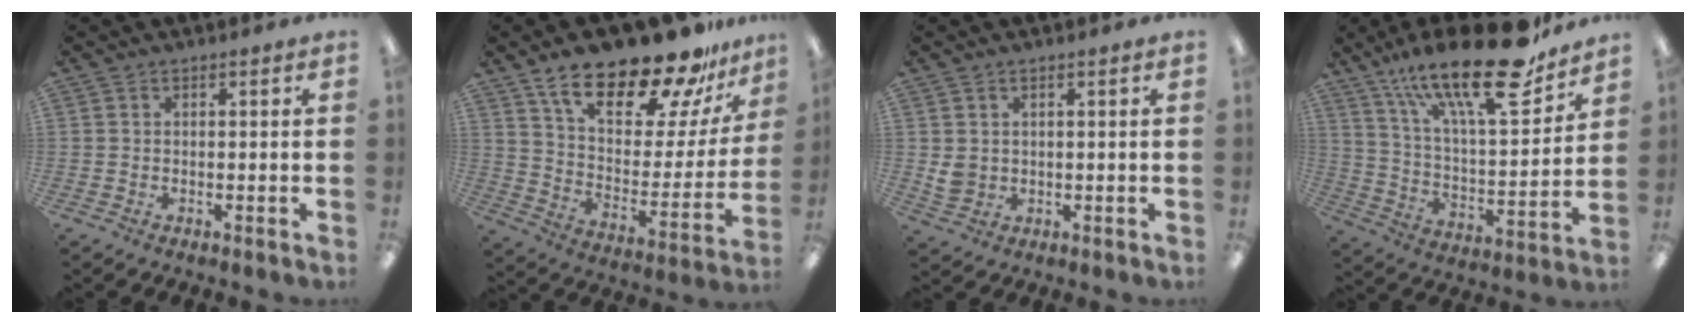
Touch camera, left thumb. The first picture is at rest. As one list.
[{"total": 24.6, "force": [18.8, 8.1, 13.7], "torque": [-0.219, -0.125, 0.316]}, {"total": 3.5, "force": [1.1, 2.9, 1.5], "torque": [-0.015, -0.003, 0.021]}, {"total": 26.0, "force": [17.8, 7.6, 17.3], "torque": [-0.280, -0.109, 0.296]}]